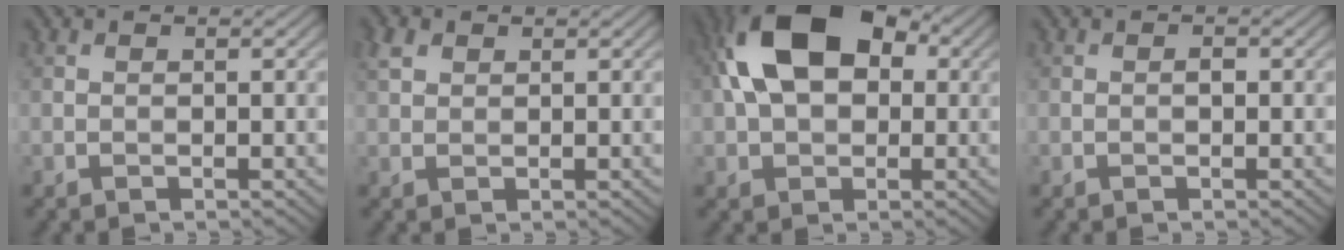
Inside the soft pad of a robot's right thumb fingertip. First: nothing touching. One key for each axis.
{"total": 2.2, "fx": 1.1, "fy": 1.5, "fz": 1.1, "tx": -0.026, "ty": 0.007, "tz": 0.021}
{"total": 13.8, "fx": 2.8, "fy": 8.9, "fz": 10.2, "tx": -0.189, "ty": 0.022, "tz": 0.036}
{"total": 0.6, "fx": -0.1, "fy": 0.2, "fz": 0.5, "tx": -0.009, "ty": 0.003, "tz": -0.002}